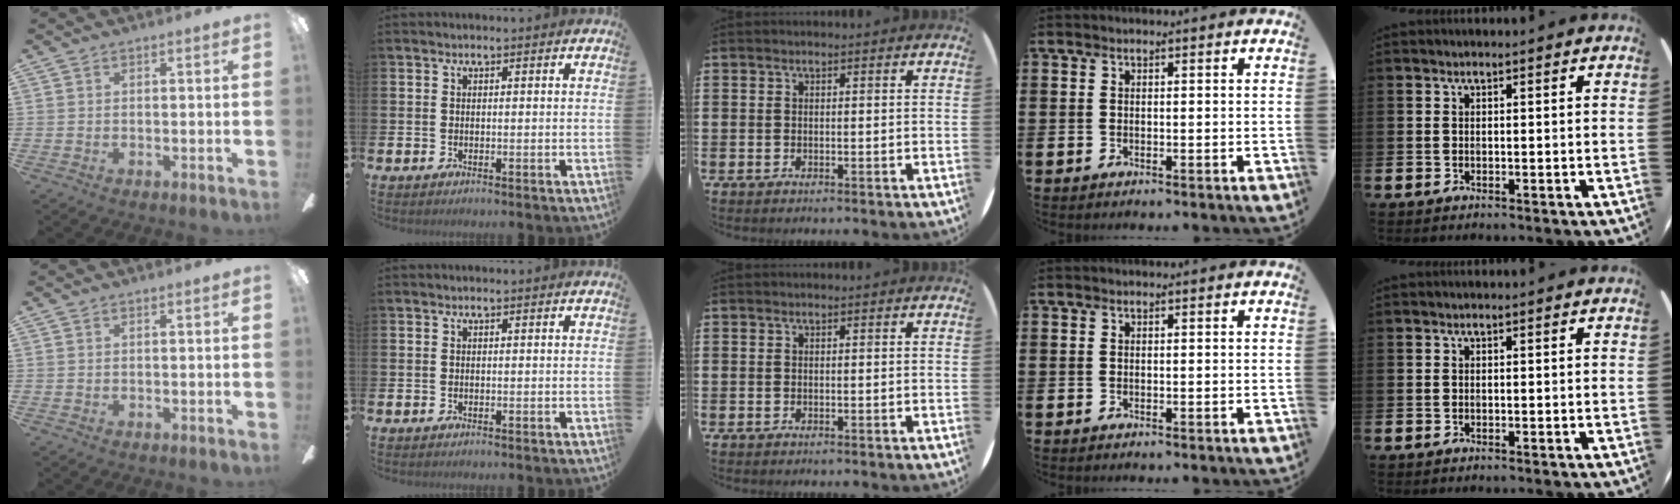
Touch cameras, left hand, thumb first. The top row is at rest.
{}